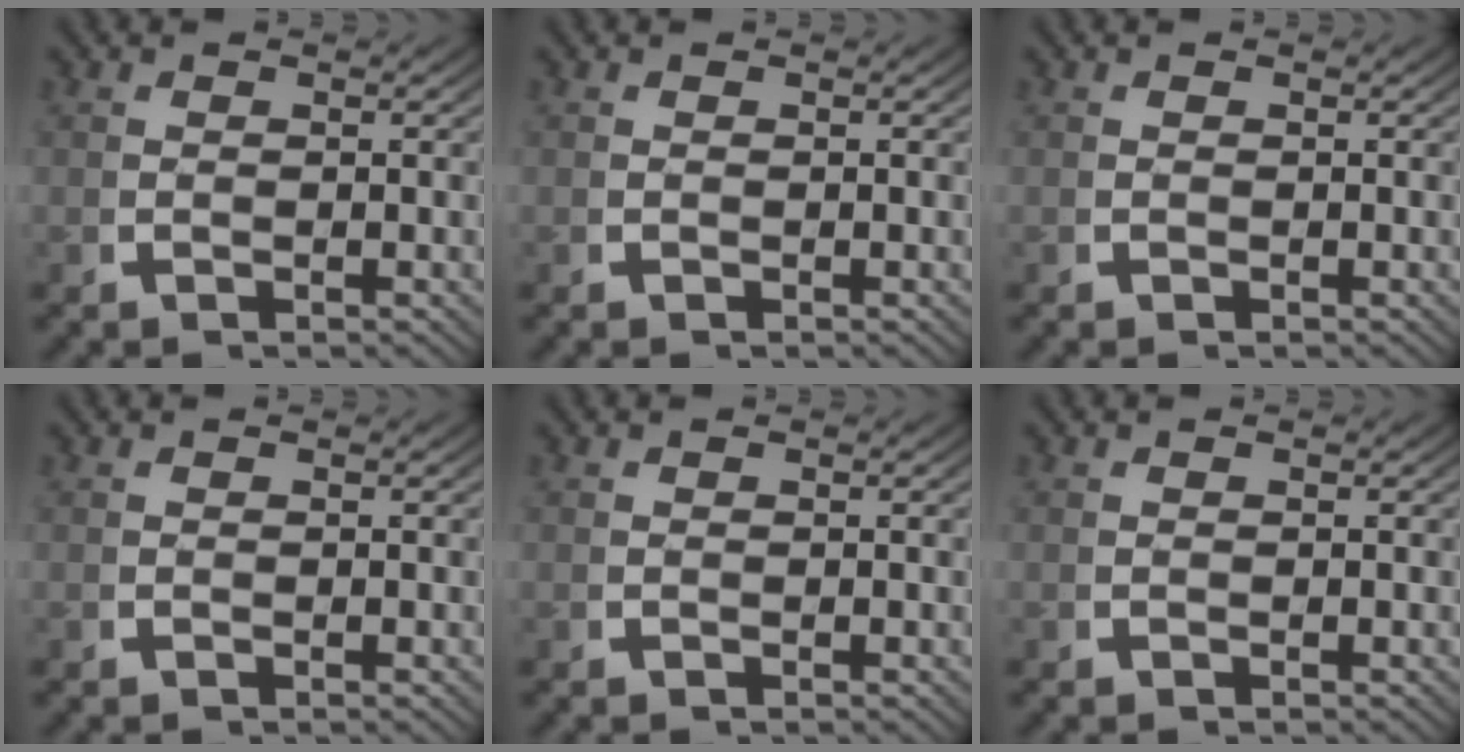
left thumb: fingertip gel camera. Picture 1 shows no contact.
{"total": 0.0}
{"total": 0.0}
{"total": 0.0}
{"total": 0.0}
{"total": 0.0}